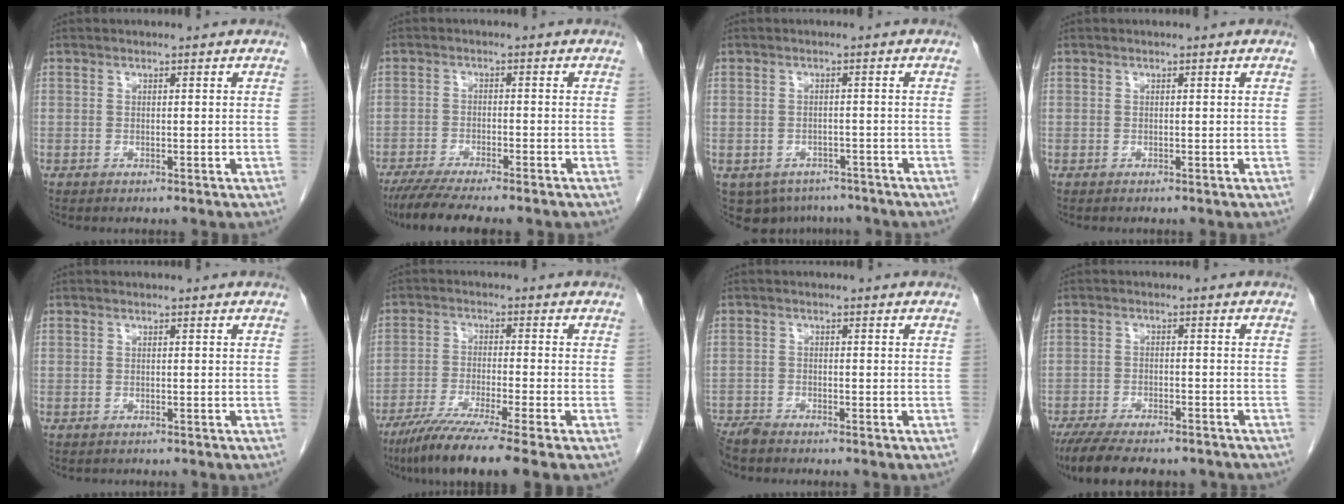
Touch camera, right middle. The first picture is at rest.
{"total": 10.0, "force": [-8.3, 1.0, 5.4], "torque": [-0.081, -0.017, -0.127]}
{"total": 7.6, "force": [-5.5, 4.9, 1.6], "torque": [-0.022, 0.003, -0.068]}
{"total": 0.0}
{"total": 0.7, "force": [-0.6, 0.3, 0.0], "torque": [-0.008, 0.000, -0.011]}
{"total": 10.3, "force": [-7.7, -1.3, 6.8], "torque": [-0.110, -0.034, -0.126]}
{"total": 3.6, "force": [-3.4, 0.2, 1.1], "torque": [-0.016, -0.013, -0.065]}
{"total": 14.2, "force": [-11.9, 3.9, 6.8], "torque": [-0.133, -0.012, -0.172]}